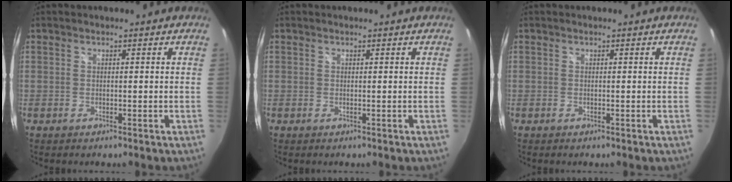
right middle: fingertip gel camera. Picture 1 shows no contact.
{"total": 0.0}
{"total": 0.0}